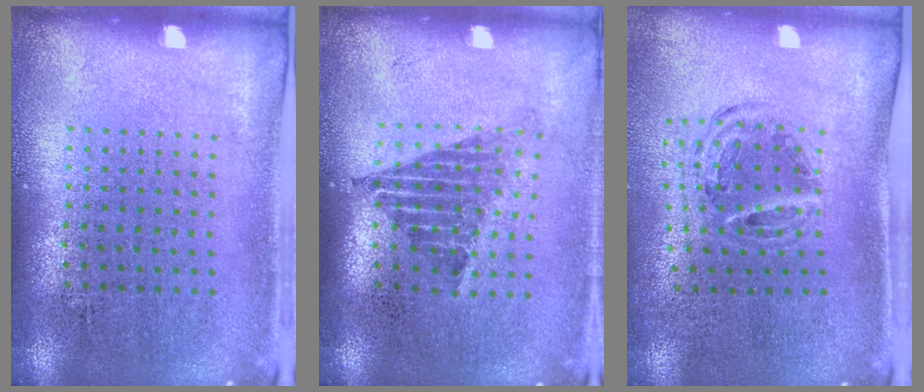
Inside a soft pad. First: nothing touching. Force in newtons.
{"total": 1.3, "press": 1.0, "slide": 0.9}
{"total": 0.9, "press": 0.9, "slide": 0.2}